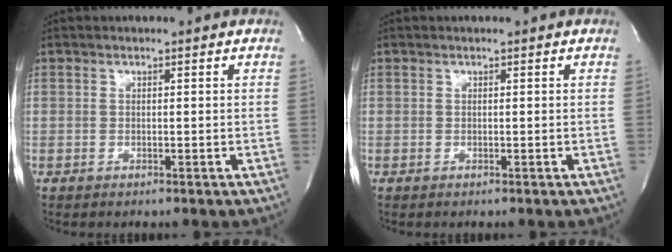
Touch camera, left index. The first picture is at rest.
{"total": 0.0}